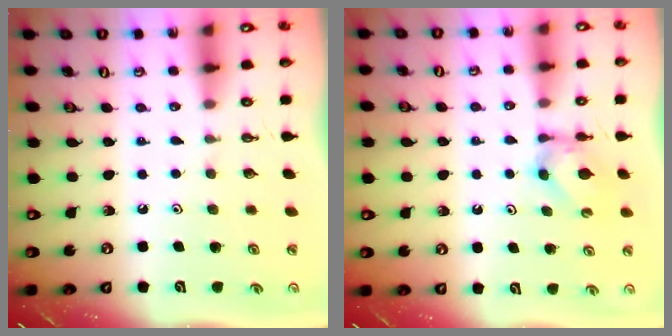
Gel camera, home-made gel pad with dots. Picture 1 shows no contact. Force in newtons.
{"total": 4.7, "press": 4.7, "slide": 0.8}